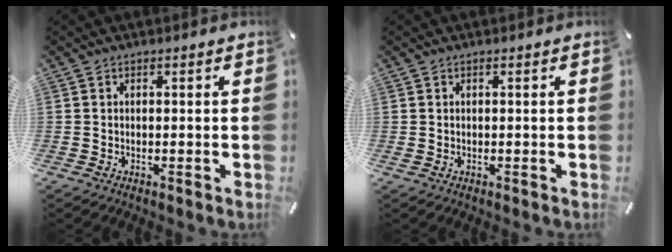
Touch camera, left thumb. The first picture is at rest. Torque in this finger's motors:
{"motor_torque": [0.28, 0.13, 0.04, -0.32, 0.01]}